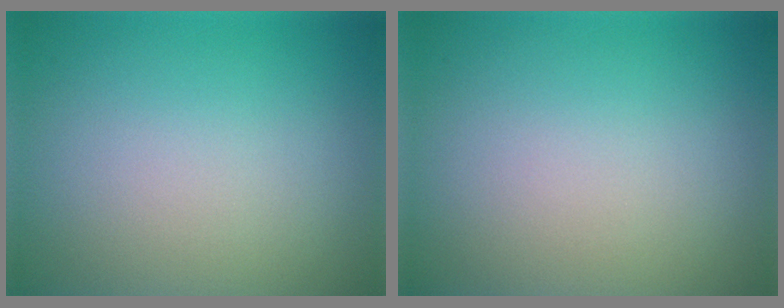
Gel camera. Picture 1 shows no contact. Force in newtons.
{"total": 0.0}